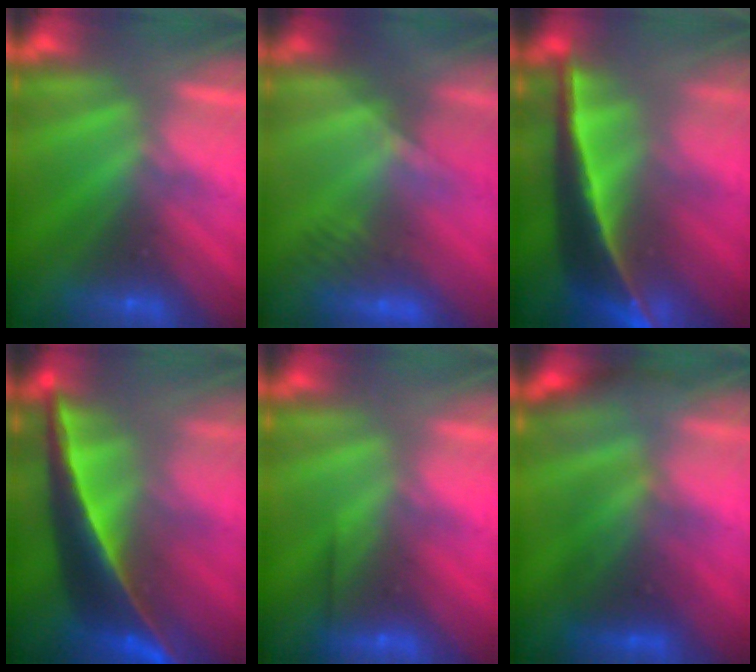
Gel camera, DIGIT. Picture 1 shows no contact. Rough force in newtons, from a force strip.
{"total": 2.4}
{"total": 10.8}
{"total": 8.9}
{"total": 2.6}
{"total": 2.6}